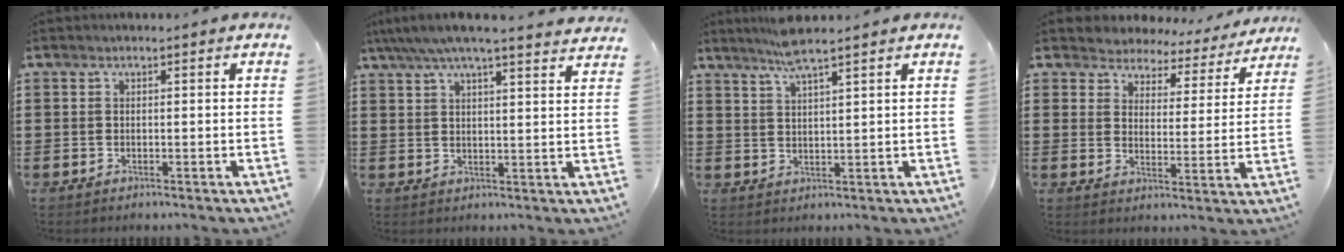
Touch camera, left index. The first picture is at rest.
{"total": 5.4, "force": [4.7, 0.0, 2.6], "torque": [-0.065, -0.018, 0.081]}
{"total": 4.9, "force": [4.0, -0.1, 2.8], "torque": [-0.065, -0.005, 0.072]}
{"total": 3.5, "force": [3.3, 1.1, -0.3], "torque": [-0.019, -0.024, 0.051]}